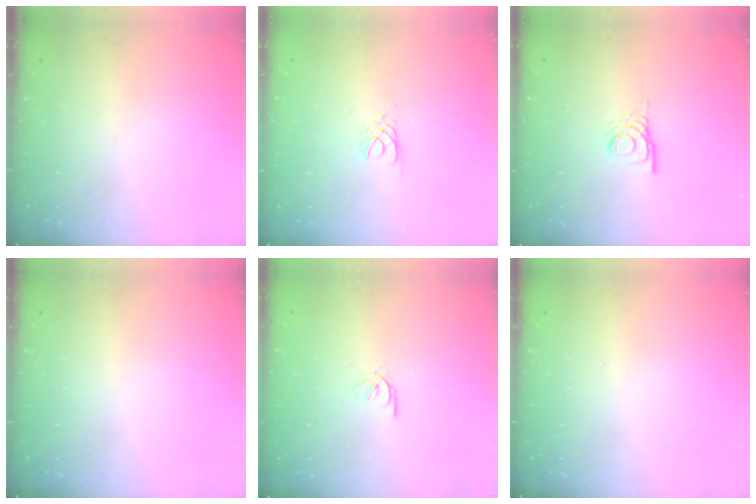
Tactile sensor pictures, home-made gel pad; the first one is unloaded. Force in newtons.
{"total": 3.0, "press": 2.9, "slide": 0.4}
{"total": 5.7, "press": 5.7, "slide": 0.6}
{"total": 0.0}
{"total": 2.6, "press": 2.5, "slide": 0.6}
{"total": 0.0}